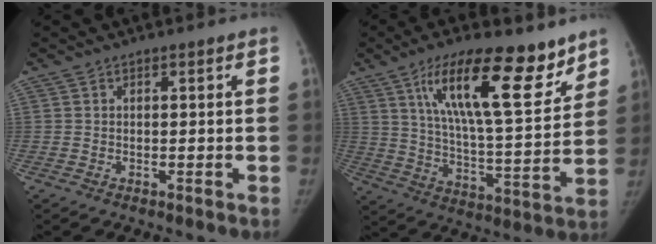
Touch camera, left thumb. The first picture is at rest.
{"total": 20.6, "force": [12.0, 6.6, 15.4], "torque": [-0.217, -0.057, 0.205]}